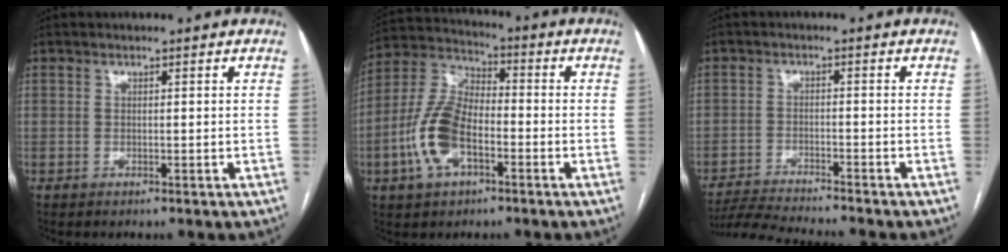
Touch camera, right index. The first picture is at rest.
{"total": 12.2, "force": [-4.0, 6.1, 9.8], "torque": [-0.227, 0.017, -0.078]}
{"total": 7.7, "force": [-7.4, -0.8, 2.0], "torque": [-0.033, -0.013, -0.129]}